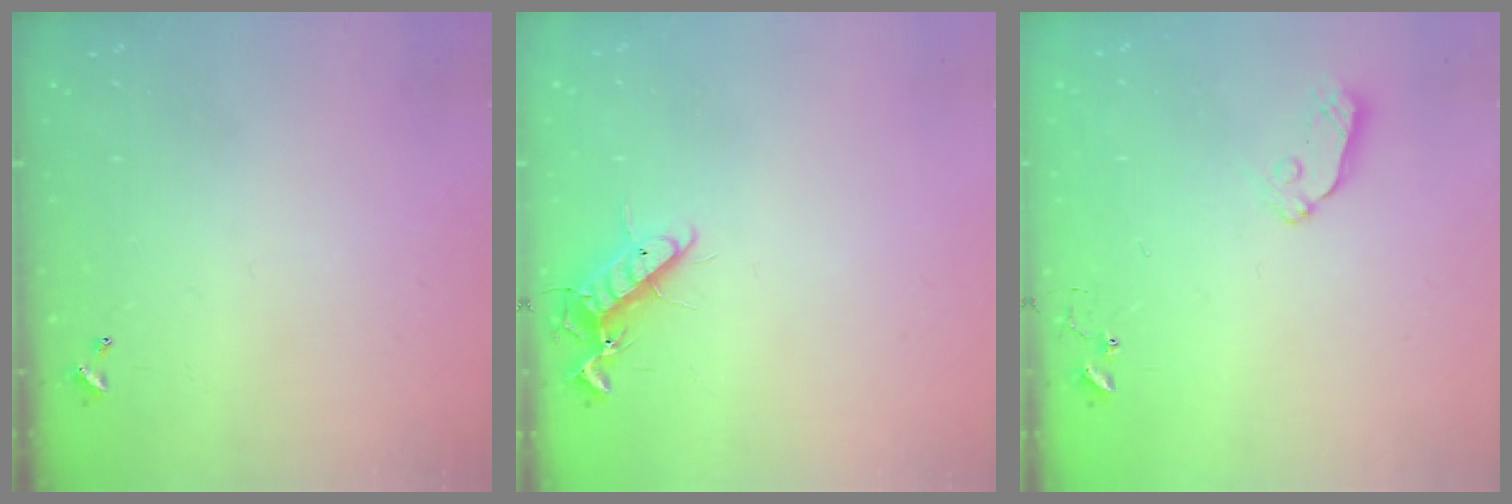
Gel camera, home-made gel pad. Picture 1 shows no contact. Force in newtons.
{"total": 12.1, "press": 11.9, "slide": 2.0}
{"total": 7.3, "press": 7.3, "slide": 0.4}